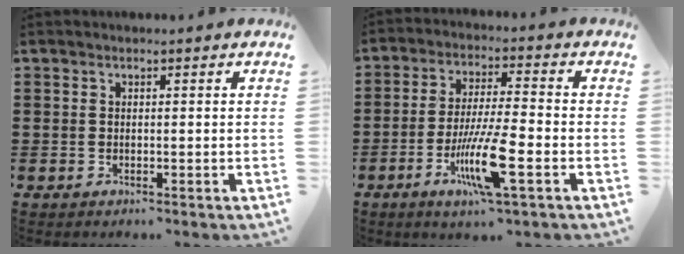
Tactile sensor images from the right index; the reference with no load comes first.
{"total": 10.3, "force": [-4.1, 1.4, 9.3], "torque": [-0.188, -0.013, -0.078]}